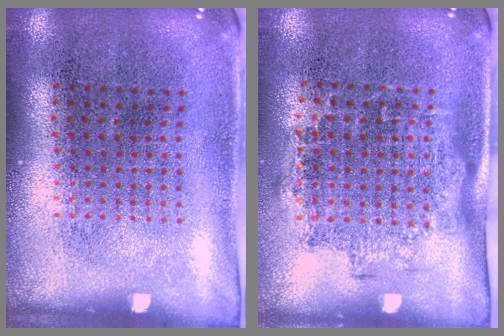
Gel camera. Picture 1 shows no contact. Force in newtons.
{"total": 1.4, "press": 1.1, "slide": 0.8}